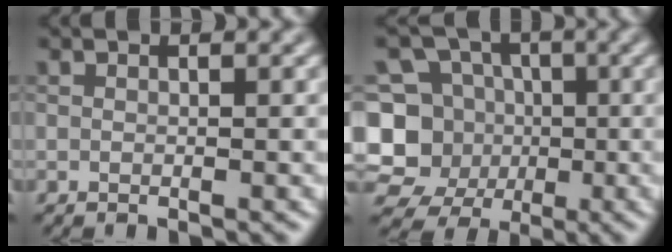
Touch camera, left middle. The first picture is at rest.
{"total": 9.5, "force": [-1.7, 8.8, 3.2], "torque": [-0.067, 0.022, -0.058]}